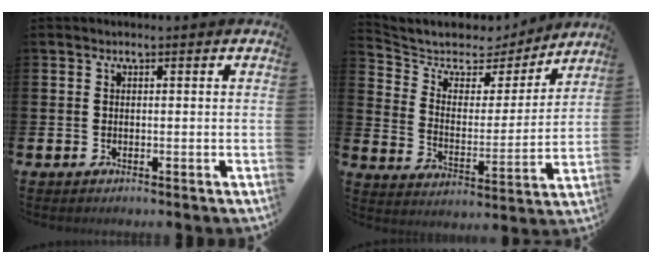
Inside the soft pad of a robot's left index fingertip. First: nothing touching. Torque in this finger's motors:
{"motor_torque": [1.05, -1.09, 0.37, 0.05]}